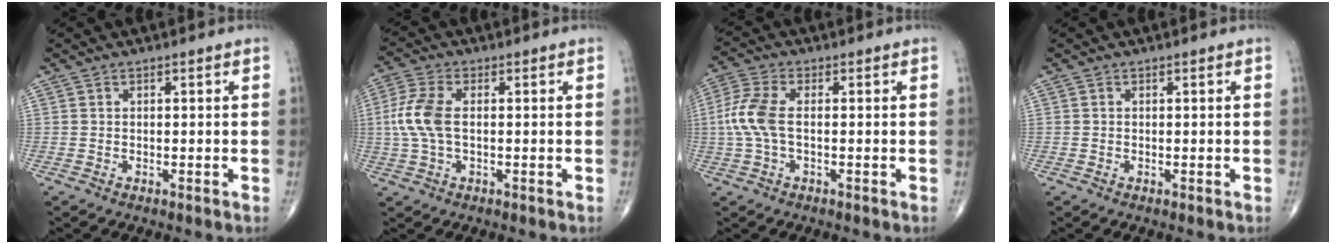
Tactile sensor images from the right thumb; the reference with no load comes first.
{"total": 7.4, "force": [0.2, 3.7, 6.4], "torque": [-0.166, 0.014, 0.001]}
{"total": 7.2, "force": [-0.2, 3.3, 6.4], "torque": [-0.173, 0.014, -0.010]}
{"total": 0.0}